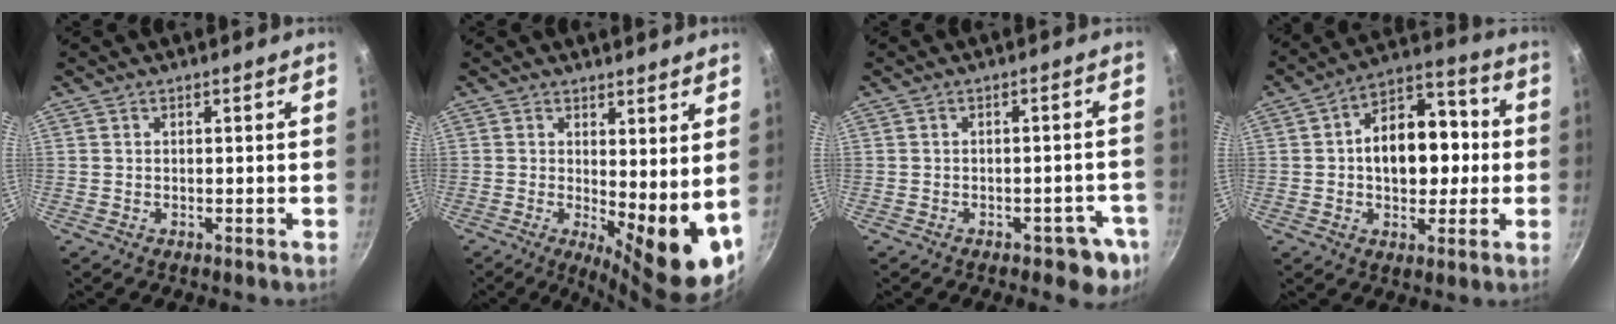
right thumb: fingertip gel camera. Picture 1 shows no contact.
{"total": 12.2, "force": [0.1, 4.5, 11.4], "torque": [-0.153, -0.026, 0.016]}
{"total": 5.7, "force": [-3.2, 2.7, 3.9], "torque": [-0.029, 0.023, -0.036]}
{"total": 15.2, "force": [0.4, 9.7, 11.7], "torque": [-0.133, 0.032, -0.001]}